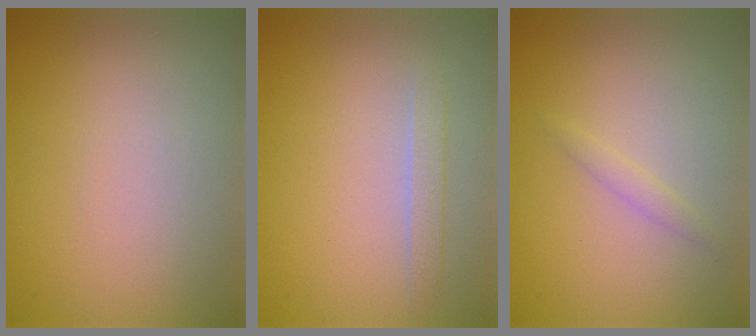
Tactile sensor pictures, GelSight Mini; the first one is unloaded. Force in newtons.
{"total": 1.2, "press": 1.2, "slide": 0.1}
{"total": 0.8, "press": 0.8, "slide": 0.0}